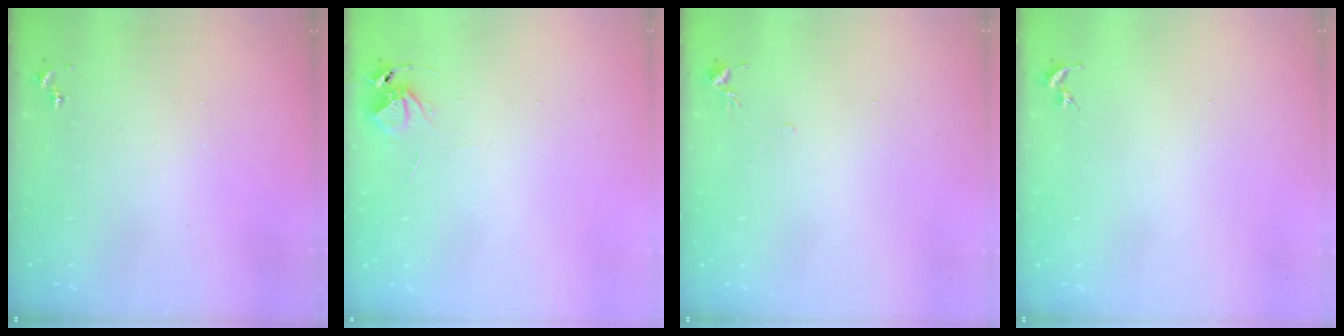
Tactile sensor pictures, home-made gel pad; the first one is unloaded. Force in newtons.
{"total": 5.7, "press": 5.7, "slide": 0.3}
{"total": 4.3, "press": 4.2, "slide": 0.6}
{"total": 0.0}